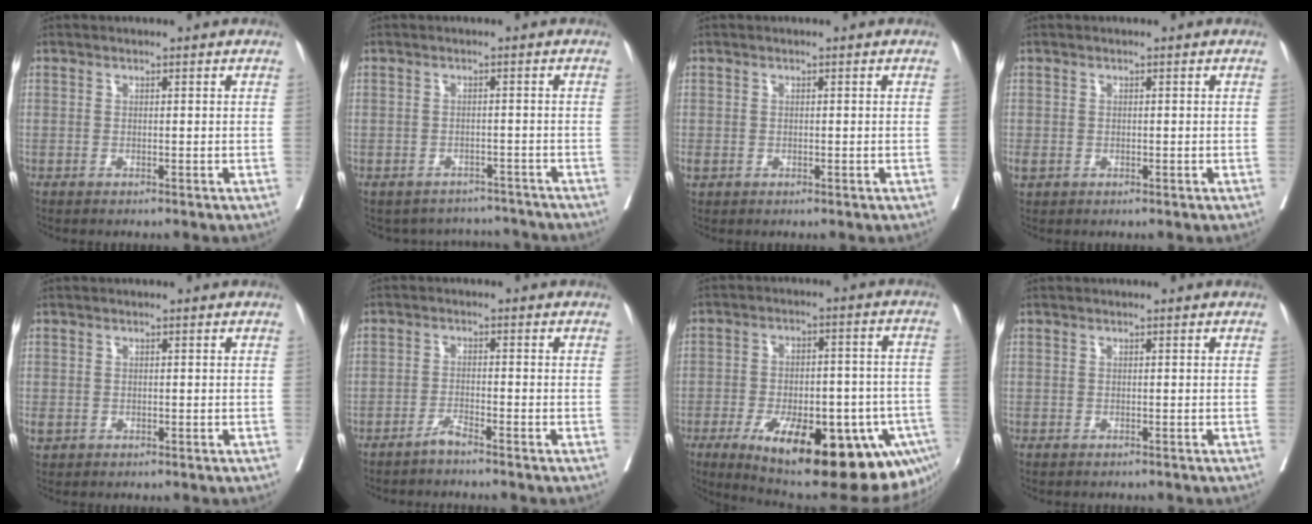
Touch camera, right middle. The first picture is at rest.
{"total": 6.4, "force": [-5.9, 2.4, -0.7], "torque": [0.020, 0.025, -0.070]}
{"total": 1.0, "force": [-0.2, 0.8, 0.7], "torque": [-0.021, 0.005, 0.001]}
{"total": 1.4, "force": [-0.2, 1.0, 0.9], "torque": [-0.027, 0.005, 0.001]}
{"total": 1.5, "force": [-0.2, 1.2, 0.9], "torque": [-0.024, 0.005, 0.003]}
{"total": 1.7, "force": [-1.5, -0.2, 0.7], "torque": [-0.011, 0.001, -0.029]}
{"total": 26.5, "force": [-12.6, 9.1, 21.5], "torque": [-0.222, 0.002, -0.169]}
{"total": 0.0}